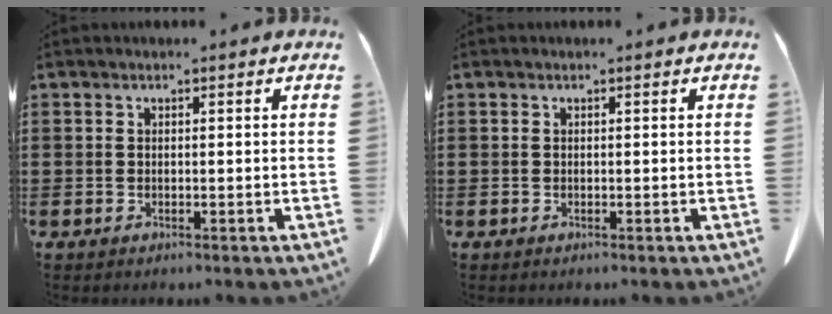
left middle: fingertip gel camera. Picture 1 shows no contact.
{"total": 0.0}